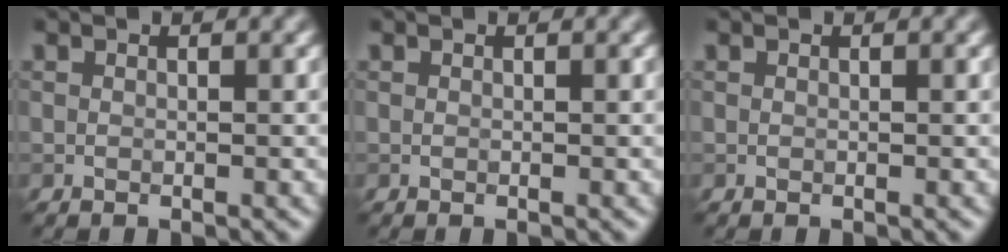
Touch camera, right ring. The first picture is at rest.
{"total": 0.0}
{"total": 0.0}